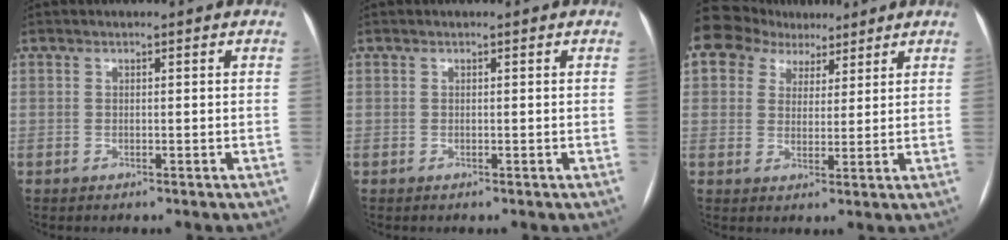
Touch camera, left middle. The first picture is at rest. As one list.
[{"total": 0.0}, {"total": 6.9, "force": [5.3, 4.4, 1.2], "torque": [-0.015, 0.026, 0.088]}]